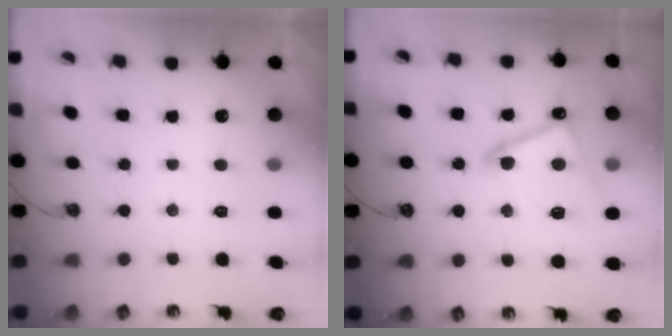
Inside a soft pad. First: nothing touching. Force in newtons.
{"total": 12.9, "press": 12.9, "slide": 0.2}